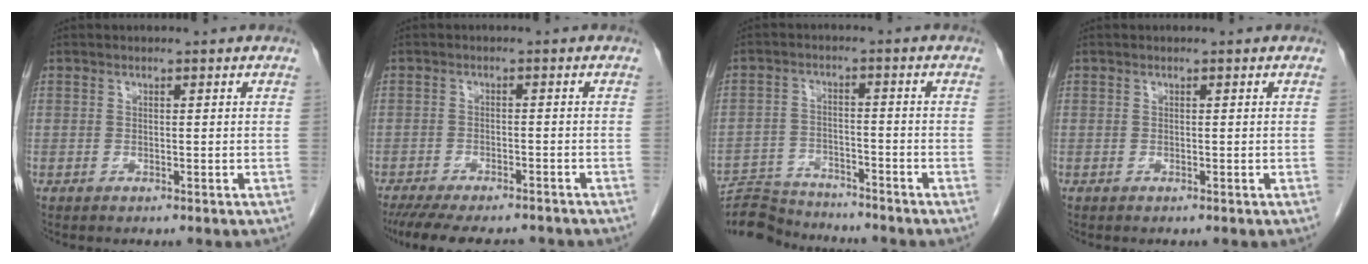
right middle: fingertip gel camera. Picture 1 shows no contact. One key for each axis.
{"total": 13.3, "fx": -11.7, "fy": 3.1, "fz": 5.7, "tx": -0.121, "ty": -0.016, "tz": -0.160}
{"total": 10.0, "fx": -9.9, "fy": 1.2, "fz": 1.1, "tx": -0.018, "ty": 0.007, "tz": -0.166}
{"total": 0.0}